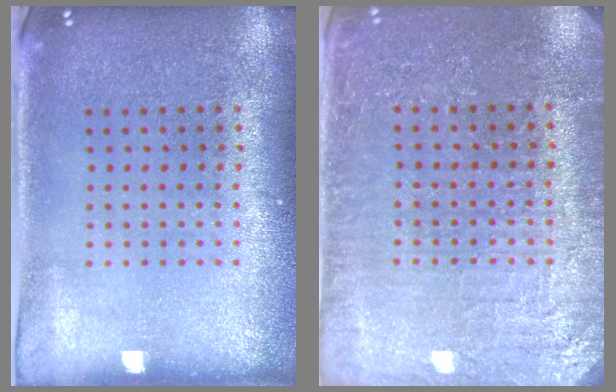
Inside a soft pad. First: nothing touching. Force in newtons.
{"total": 3.3, "press": 3.2, "slide": 0.6}